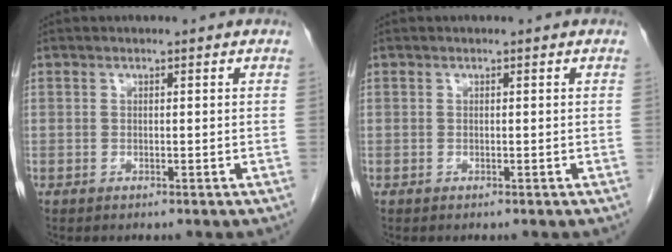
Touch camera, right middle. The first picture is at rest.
{"total": 0.0}